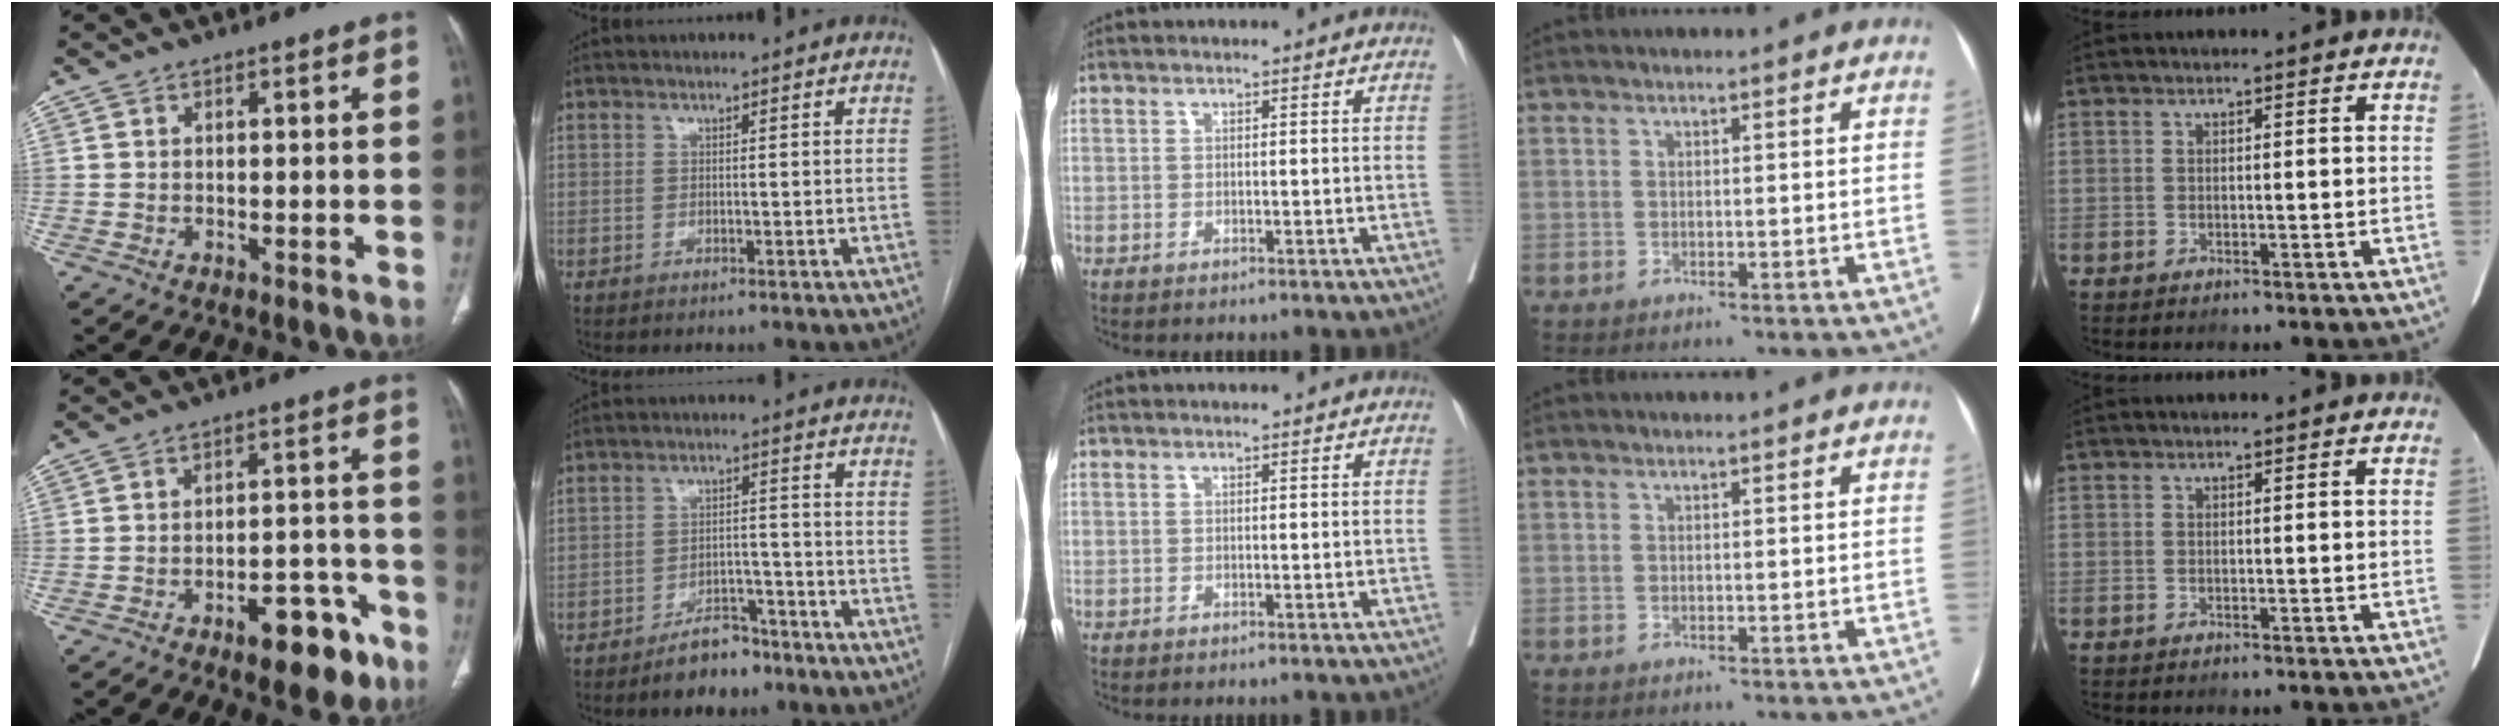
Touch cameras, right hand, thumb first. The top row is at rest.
{"thumb": {"total": 11.0, "force": [-6.6, 4.8, 7.4], "torque": [-0.072, 0.051, -0.088]}, "index": {"total": 6.0, "force": [-4.7, 2.8, 2.4], "torque": [-0.031, 0.010, -0.073]}}